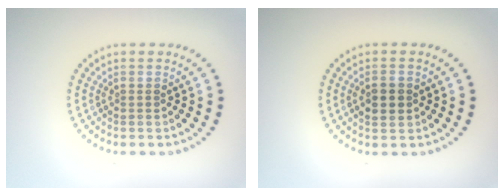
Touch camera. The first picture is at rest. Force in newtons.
{"total": 2.4, "press": 2.4, "slide": 0.1}